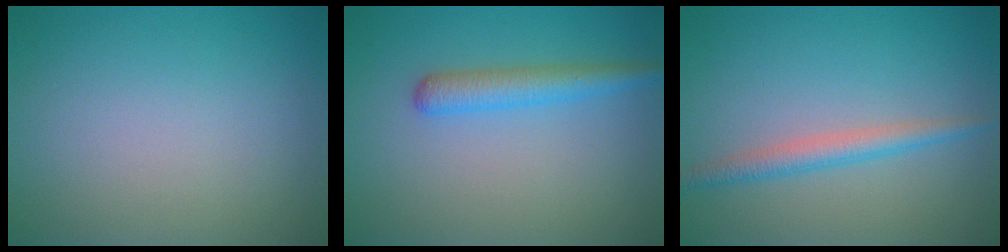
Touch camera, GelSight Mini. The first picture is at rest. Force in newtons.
{"total": 2.8, "press": 2.8, "slide": 0.1}
{"total": 2.3, "press": 2.3, "slide": 0.1}